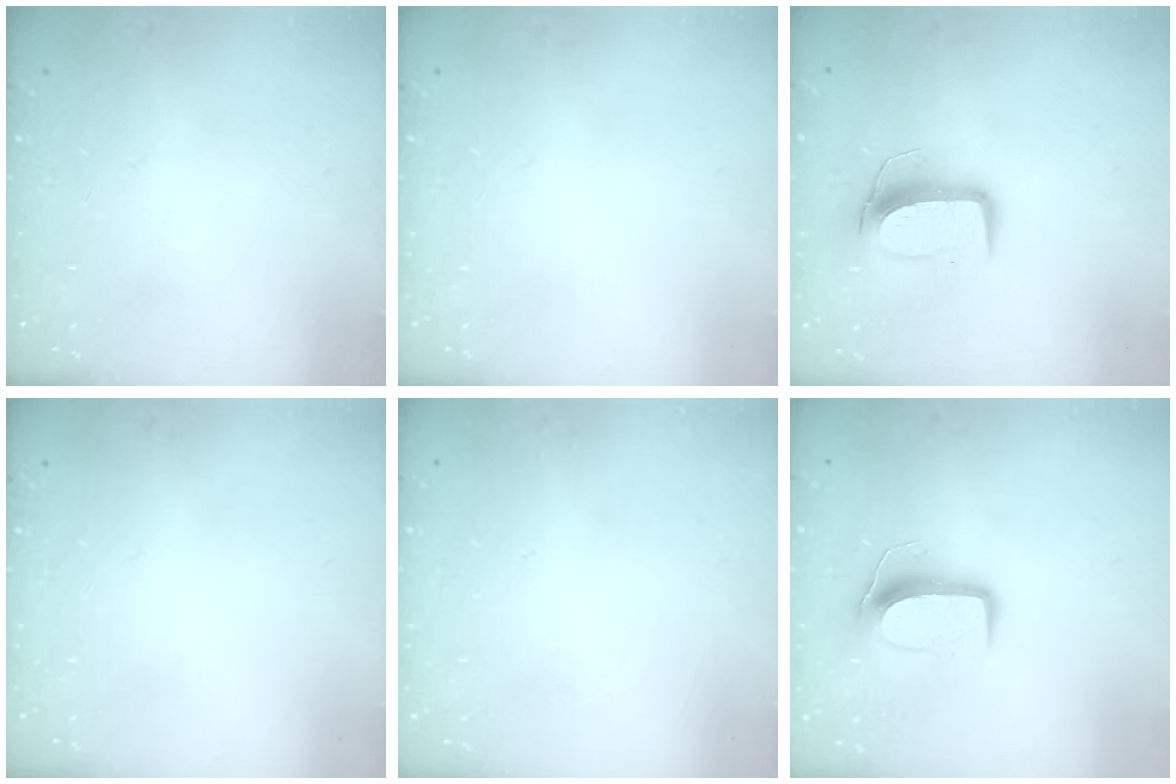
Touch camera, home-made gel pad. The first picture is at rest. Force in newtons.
{"total": 0.0}
{"total": 10.3, "press": 10.3, "slide": 0.7}
{"total": 0.0}
{"total": 0.0}
{"total": 8.8, "press": 8.7, "slide": 0.6}